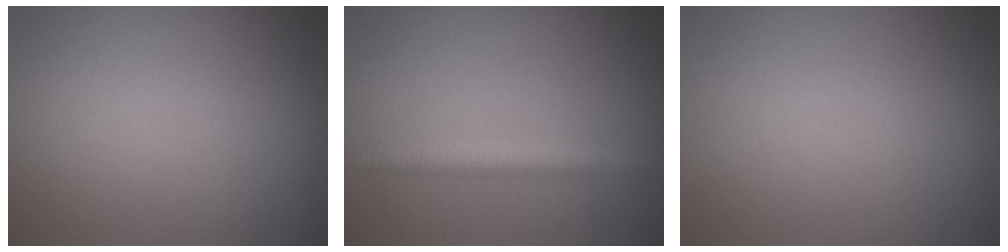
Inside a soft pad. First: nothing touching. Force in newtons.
{"total": 2.7, "press": 2.7, "slide": 0.0}
{"total": 0.0}